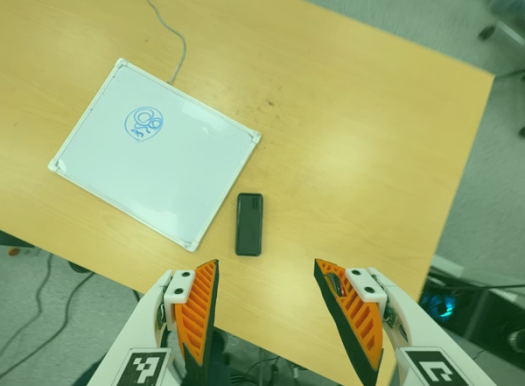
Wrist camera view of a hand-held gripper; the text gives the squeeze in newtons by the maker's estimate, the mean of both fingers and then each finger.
{"total": 0.0}